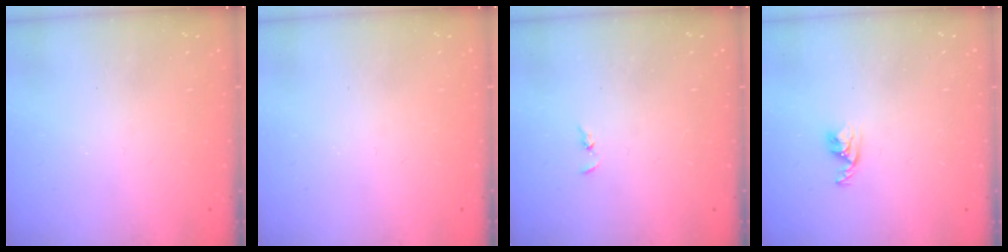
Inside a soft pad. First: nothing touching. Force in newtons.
{"total": 0.0}
{"total": 1.3, "press": 1.2, "slide": 0.3}
{"total": 3.7, "press": 3.6, "slide": 0.6}